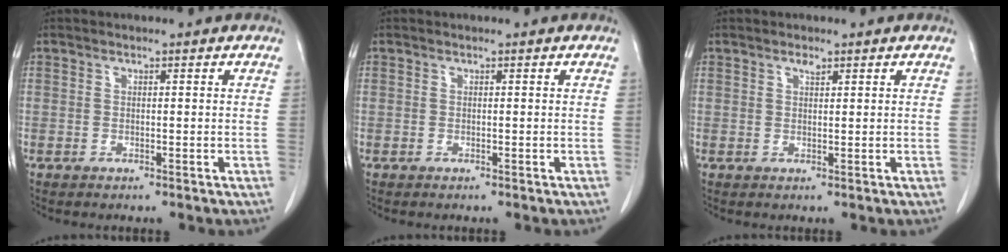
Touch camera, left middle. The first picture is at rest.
{"total": 0.0}
{"total": 1.1, "force": [0.8, 0.3, 0.7], "torque": [-0.014, -0.003, 0.015]}